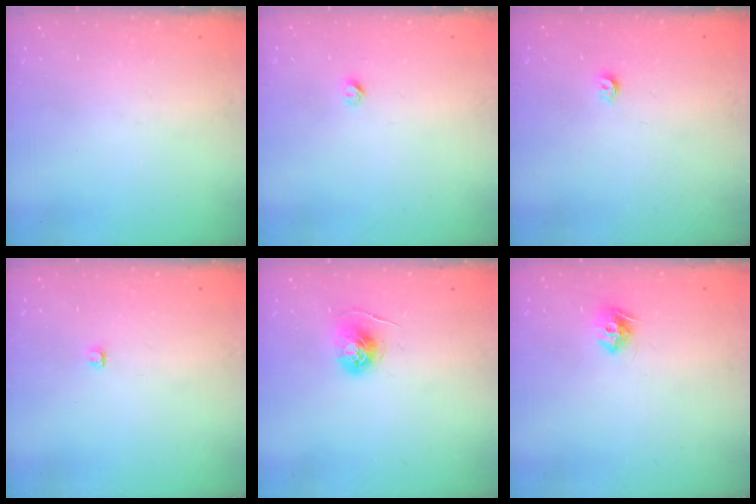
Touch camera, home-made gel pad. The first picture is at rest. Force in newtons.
{"total": 2.3, "press": 2.3, "slide": 0.2}
{"total": 3.5, "press": 3.5, "slide": 0.3}
{"total": 2.8, "press": 2.7, "slide": 0.3}
{"total": 5.7, "press": 5.7, "slide": 0.5}
{"total": 8.2, "press": 8.2, "slide": 0.1}